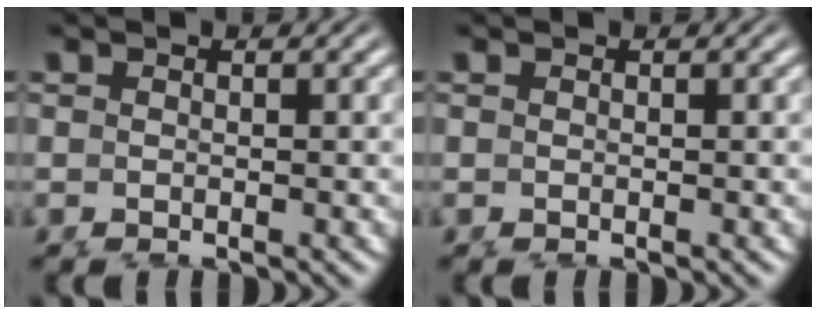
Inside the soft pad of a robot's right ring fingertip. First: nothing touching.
{"total": 0.0}